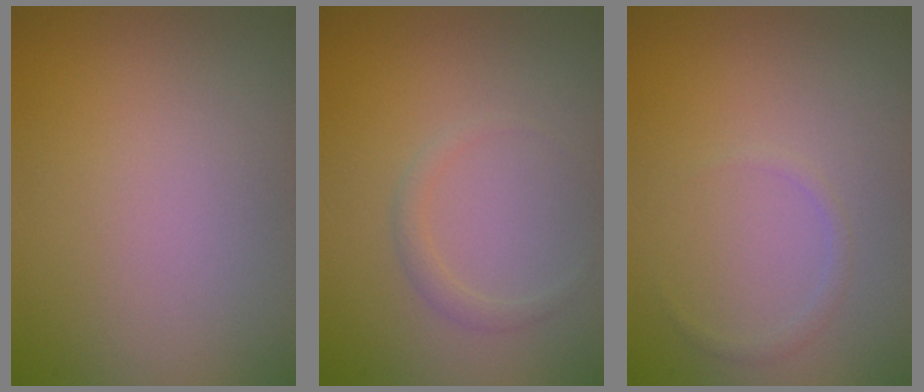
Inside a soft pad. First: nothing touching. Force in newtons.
{"total": 1.0, "press": 1.0, "slide": 0.1}
{"total": 0.7, "press": 0.7, "slide": 0.0}